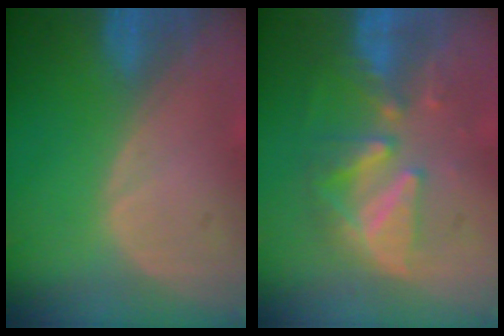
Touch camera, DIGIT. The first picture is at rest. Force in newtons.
{"total": 8.1, "press": 7.9, "slide": 2.0}